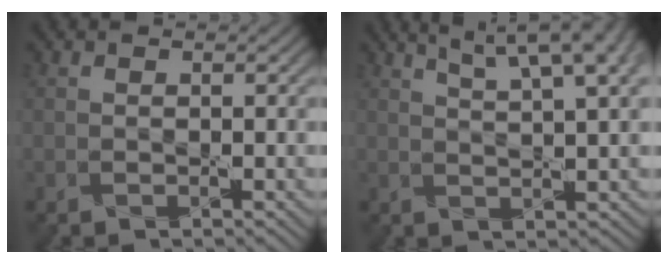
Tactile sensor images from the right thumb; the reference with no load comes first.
{"total": 9.6, "force": [6.1, 2.3, 7.1], "torque": [-0.098, 0.026, 0.076]}